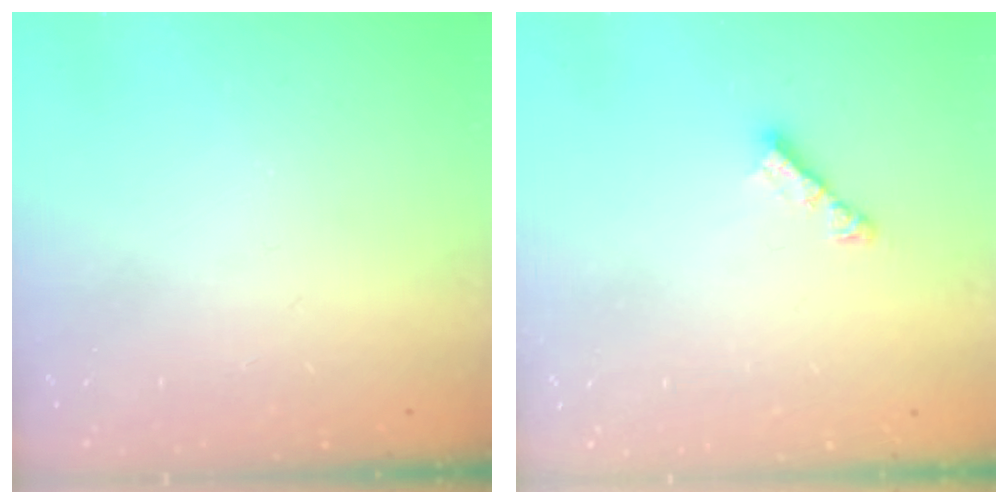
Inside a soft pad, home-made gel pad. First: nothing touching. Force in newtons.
{"total": 4.2, "press": 4.2, "slide": 0.3}